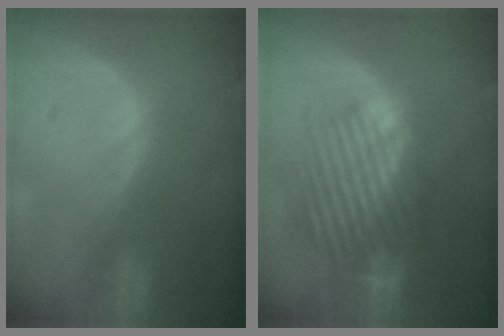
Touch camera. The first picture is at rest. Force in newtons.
{"total": 9.6, "press": 9.0, "slide": 3.3}